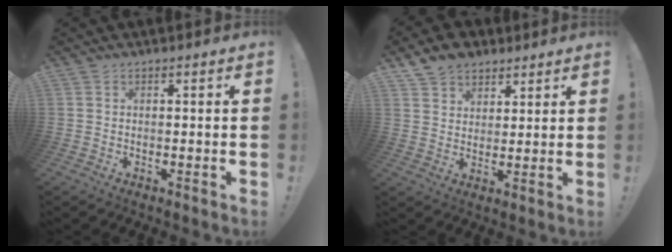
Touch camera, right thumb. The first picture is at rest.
{"total": 8.0, "force": [5.8, 5.2, 1.8], "torque": [-0.033, -0.032, 0.115]}